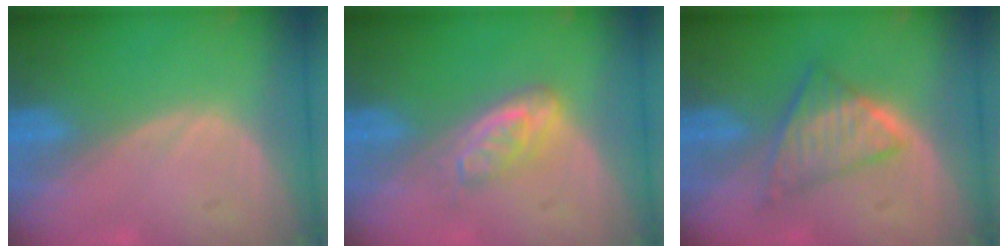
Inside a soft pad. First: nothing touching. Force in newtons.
{"total": 4.8, "press": 4.2, "slide": 2.4}
{"total": 6.2, "press": 5.7, "slide": 2.3}